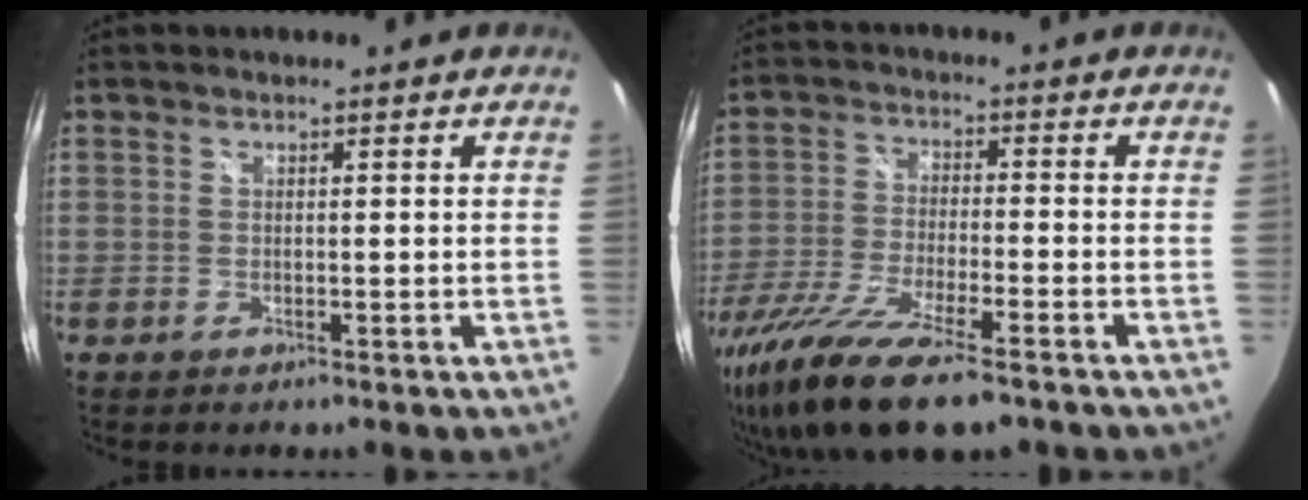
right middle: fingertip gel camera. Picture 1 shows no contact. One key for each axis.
{"total": 17.9, "fx": -12.8, "fy": 4.1, "fz": 11.9, "tx": -0.250, "ty": -0.054, "tz": -0.233}